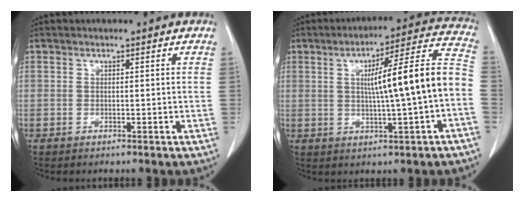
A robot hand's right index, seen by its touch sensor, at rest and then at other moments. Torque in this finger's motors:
{"motor_torque": [0.77, 0.28, 0.33, 0.13]}